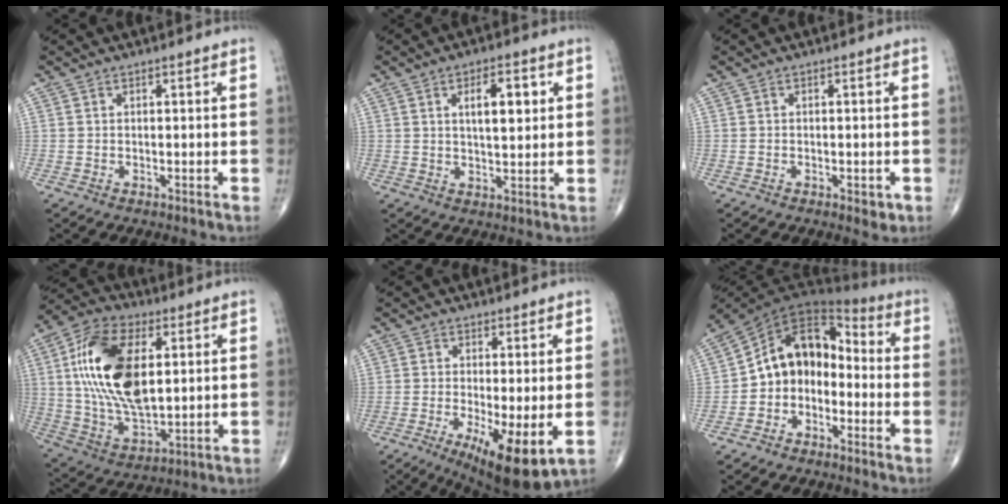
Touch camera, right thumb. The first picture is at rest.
{"total": 7.2, "force": [2.2, 3.0, 6.2], "torque": [-0.085, -0.010, 0.035]}
{"total": 2.1, "force": [-0.8, 1.1, 1.6], "torque": [-0.015, 0.000, -0.009]}
{"total": 20.2, "force": [4.0, 10.5, 16.8], "torque": [-0.315, -0.009, 0.073]}
{"total": 11.8, "force": [-3.2, 3.5, 10.9], "torque": [-0.174, -0.025, -0.042]}
{"total": 12.0, "force": [-2.4, 8.9, 7.6], "torque": [-0.096, 0.072, -0.059]}